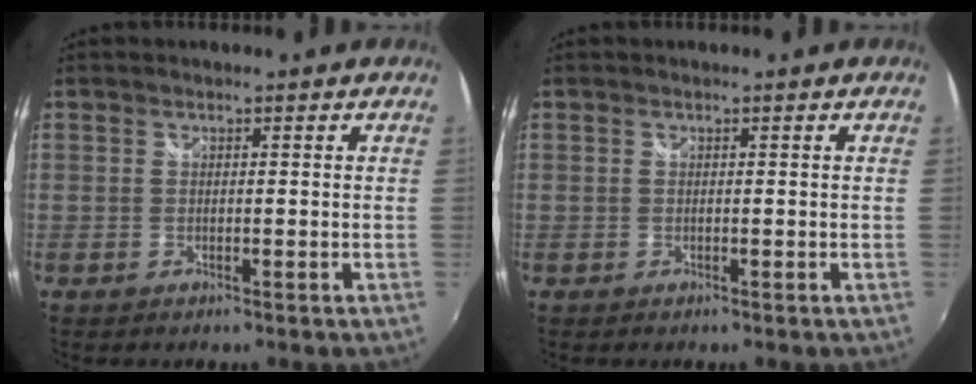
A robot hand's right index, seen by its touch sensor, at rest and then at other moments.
{"total": 0.0}